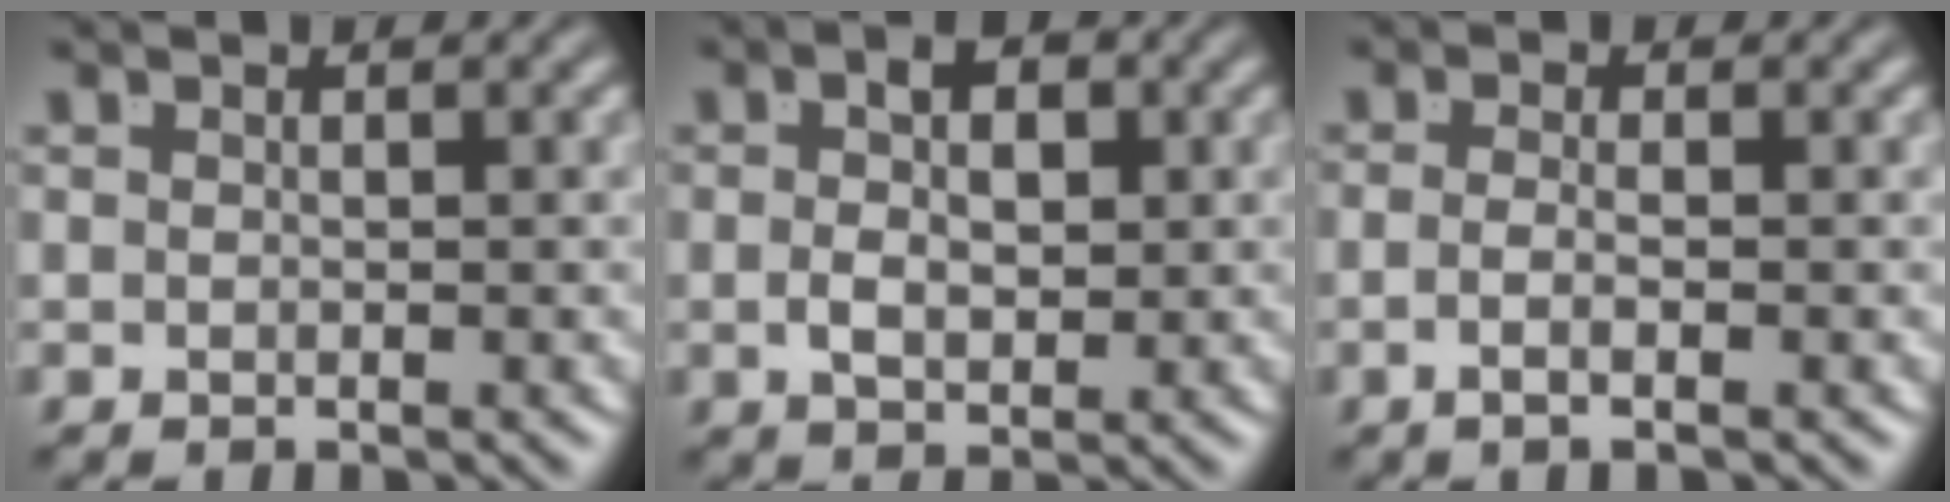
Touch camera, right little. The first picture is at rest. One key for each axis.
{"total": 3.1, "fx": 0.2, "fy": 1.4, "fz": 2.8, "tx": -0.035, "ty": -0.010, "tz": 0.008}
{"total": 2.1, "fx": -1.2, "fy": -0.6, "fz": 1.6, "tx": -0.036, "ty": -0.012, "tz": -0.015}